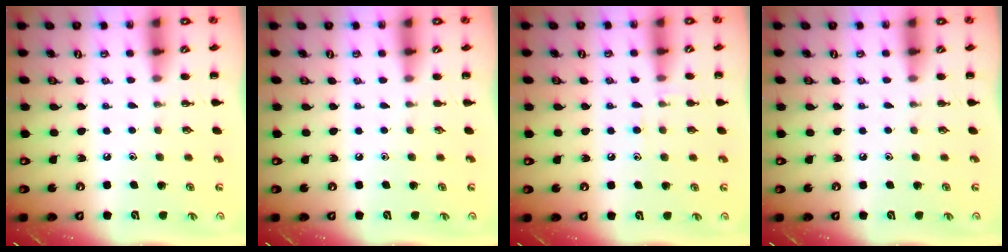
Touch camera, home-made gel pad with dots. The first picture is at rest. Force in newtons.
{"total": 0.0}
{"total": 7.4, "press": 7.2, "slide": 1.7}
{"total": 0.0}